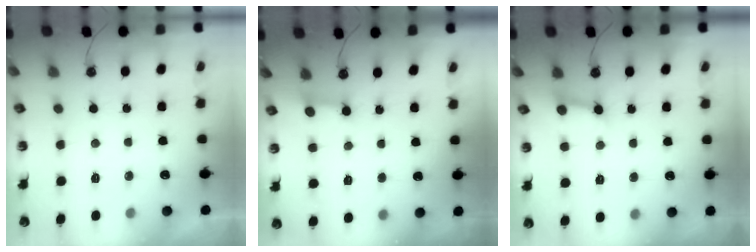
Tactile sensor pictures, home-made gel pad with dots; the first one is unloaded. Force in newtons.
{"total": 2.4, "press": 2.4, "slide": 0.2}
{"total": 3.0, "press": 3.0, "slide": 0.1}